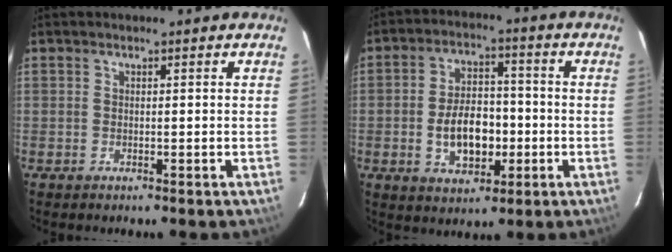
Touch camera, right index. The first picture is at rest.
{"total": 10.3, "force": [-2.3, 6.2, 7.9], "torque": [-0.152, 0.016, -0.028]}